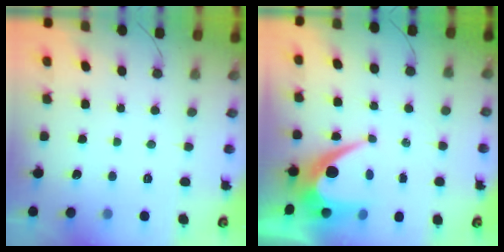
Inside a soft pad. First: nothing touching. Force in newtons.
{"total": 7.9, "press": 7.9, "slide": 0.6}